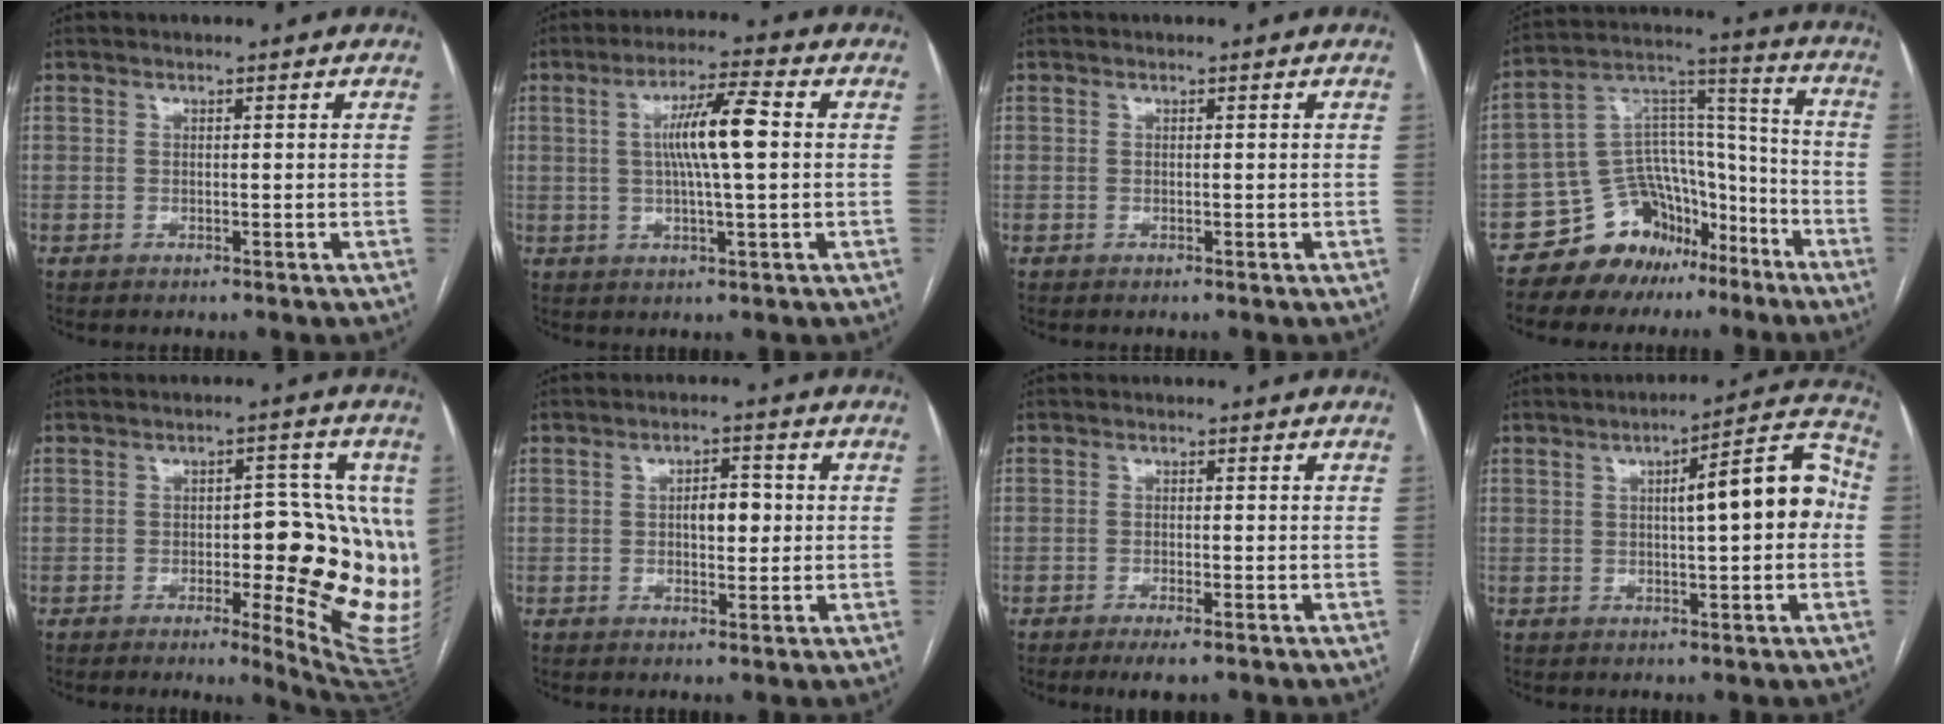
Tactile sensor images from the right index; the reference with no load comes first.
{"total": 8.7, "force": [1.0, 0.6, 8.6], "torque": [-0.158, 0.008, 0.015]}
{"total": 0.0}
{"total": 13.9, "force": [-9.7, 9.0, 4.2], "torque": [-0.068, 0.090, -0.159]}
{"total": 15.7, "force": [-1.6, 4.9, 14.8], "torque": [-0.138, 0.011, -0.008]}
{"total": 4.1, "force": [0.2, 2.0, 3.6], "torque": [-0.055, 0.008, 0.006]}
{"total": 3.3, "force": [-2.3, 0.7, 2.3], "torque": [-0.037, -0.005, -0.034]}
{"total": 10.7, "force": [0.7, 2.3, 10.4], "torque": [-0.137, 0.038, 0.008]}